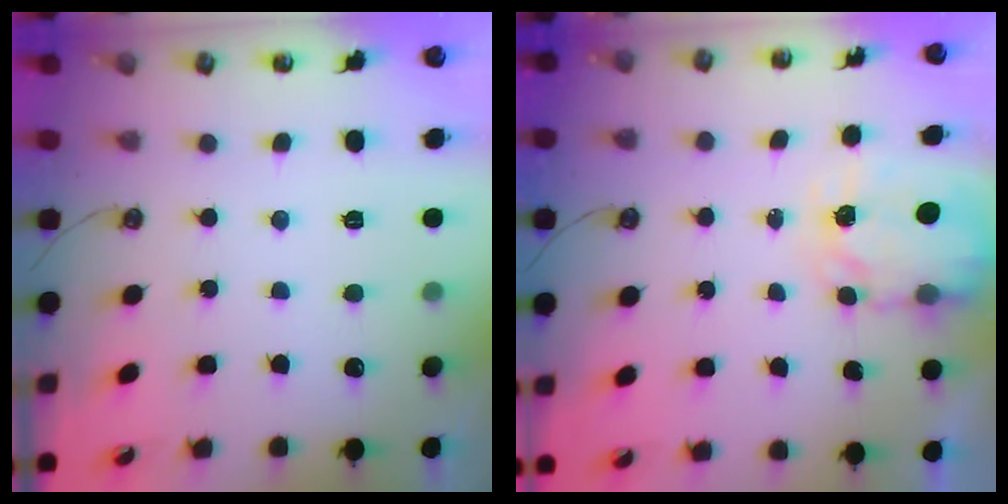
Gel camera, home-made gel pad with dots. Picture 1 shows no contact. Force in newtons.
{"total": 3.9, "press": 3.9, "slide": 0.3}